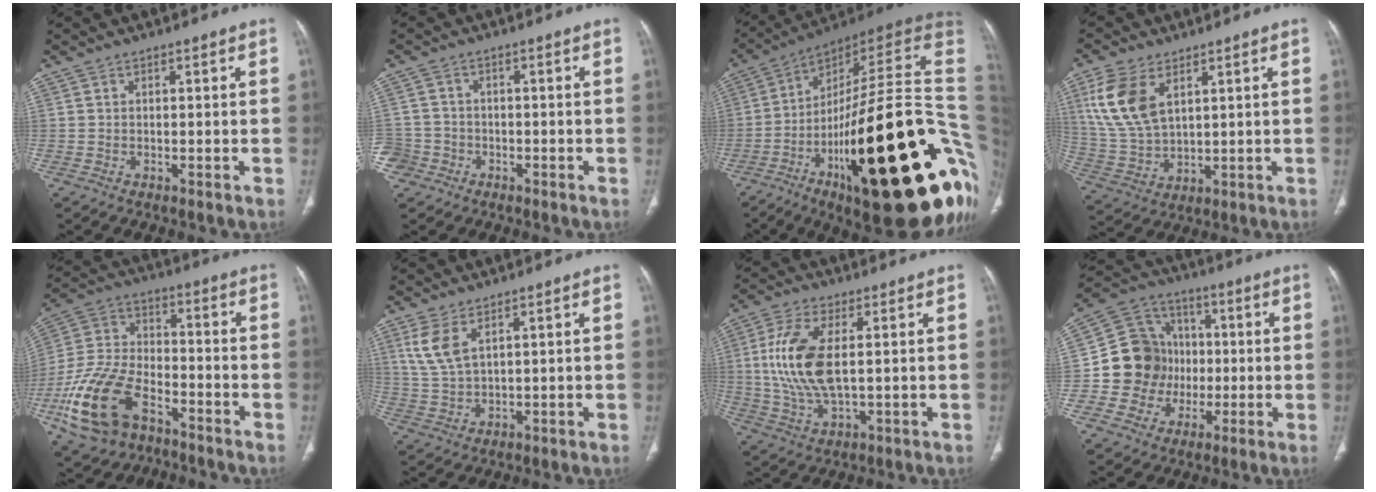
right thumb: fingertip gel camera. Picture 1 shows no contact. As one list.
[{"total": 5.5, "force": [-2.7, 4.8, 0.3], "torque": [-0.001, 0.024, -0.049]}, {"total": 43.4, "force": [-9.7, 12.7, 40.3], "torque": [-0.492, 0.064, -0.149]}, {"total": 12.3, "force": [5.0, 7.0, 8.8], "torque": [-0.189, -0.012, 0.112]}, {"total": 17.9, "force": [-8.9, 10.8, 11.1], "torque": [-0.239, 0.047, -0.167]}, {"total": 6.4, "force": [3.1, 3.0, 4.7], "torque": [-0.107, -0.009, 0.076]}, {"total": 12.8, "force": [1.4, 6.0, 11.2], "torque": [-0.241, -0.004, 0.032]}, {"total": 14.3, "force": [-0.3, 13.6, 4.5], "torque": [-0.038, 0.029, -0.003]}]